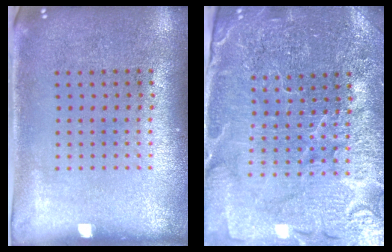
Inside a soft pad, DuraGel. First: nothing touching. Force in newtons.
{"total": 4.6, "press": 4.3, "slide": 1.5}